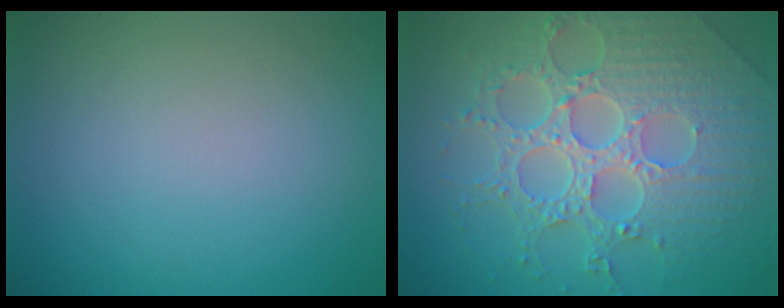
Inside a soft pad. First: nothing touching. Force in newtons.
{"total": 8.1, "press": 6.0, "slide": 5.5}